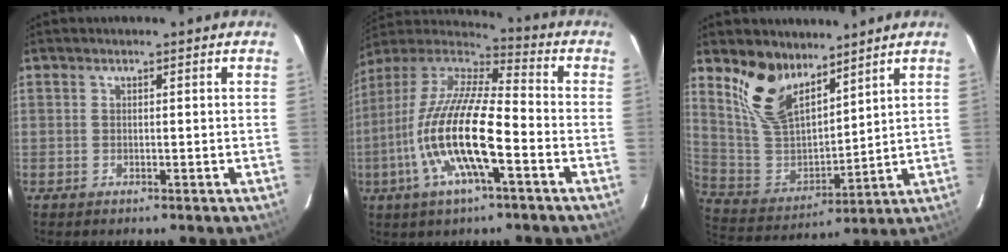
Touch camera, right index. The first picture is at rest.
{"total": 18.8, "force": [-6.1, 4.5, 17.2], "torque": [-0.333, -0.017, -0.126]}
{"total": 14.2, "force": [10.0, 7.0, 7.3], "torque": [-0.151, 0.001, 0.211]}